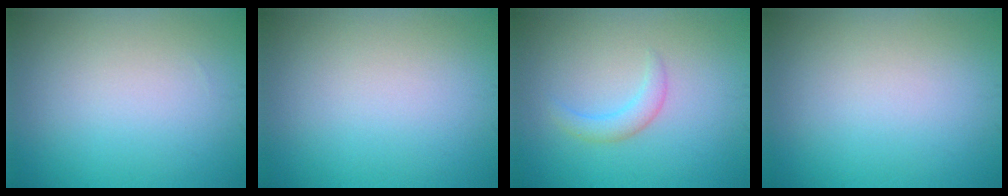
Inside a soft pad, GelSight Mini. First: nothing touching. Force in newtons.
{"total": 0.0}
{"total": 1.9, "press": 1.8, "slide": 0.3}
{"total": 0.0}